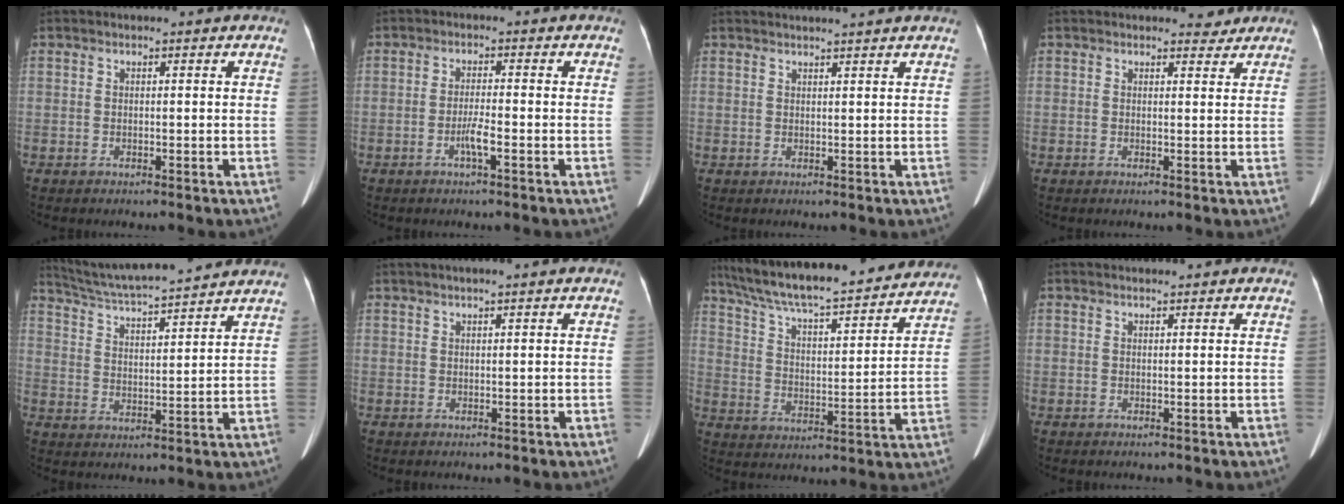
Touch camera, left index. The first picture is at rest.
{"total": 2.9, "force": [-1.3, 0.0, 2.5], "torque": [-0.050, -0.002, -0.027]}
{"total": 5.3, "force": [4.7, -0.7, 2.3], "torque": [-0.029, 0.019, 0.055]}
{"total": 2.0, "force": [1.8, 0.7, 0.0], "torque": [-0.001, -0.009, 0.018]}
{"total": 17.1, "force": [15.7, -0.1, 6.9], "torque": [-0.127, 0.018, 0.236]}
{"total": 3.7, "force": [2.9, -0.7, 2.3], "torque": [-0.032, 0.024, 0.051]}
{"total": 27.2, "force": [24.1, 3.7, 12.0], "torque": [-0.205, -0.004, 0.338]}
{"total": 1.9, "force": [1.8, 0.1, 0.5], "torque": [-0.010, 0.019, 0.028]}